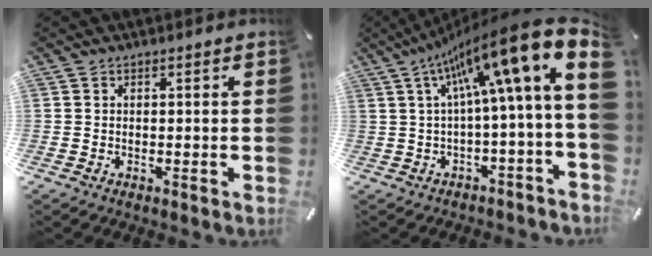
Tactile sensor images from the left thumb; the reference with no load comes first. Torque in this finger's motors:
{"motor_torque": [0.29, 1.92, 2.64, -0.13, 0.30]}